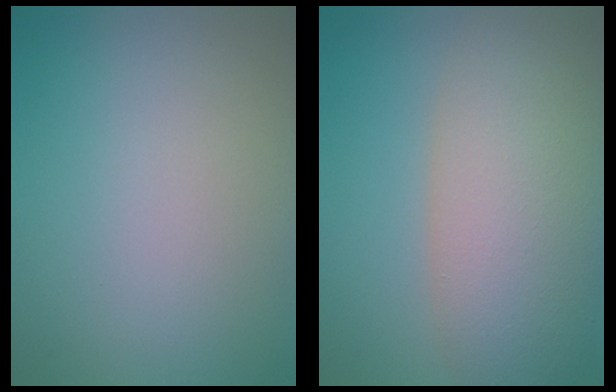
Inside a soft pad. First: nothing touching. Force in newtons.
{"total": 8.7, "press": 8.7, "slide": 0.5}